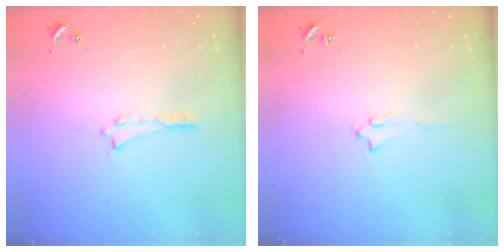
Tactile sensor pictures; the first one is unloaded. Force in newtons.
{"total": 1.6, "press": 1.6, "slide": 0.2}